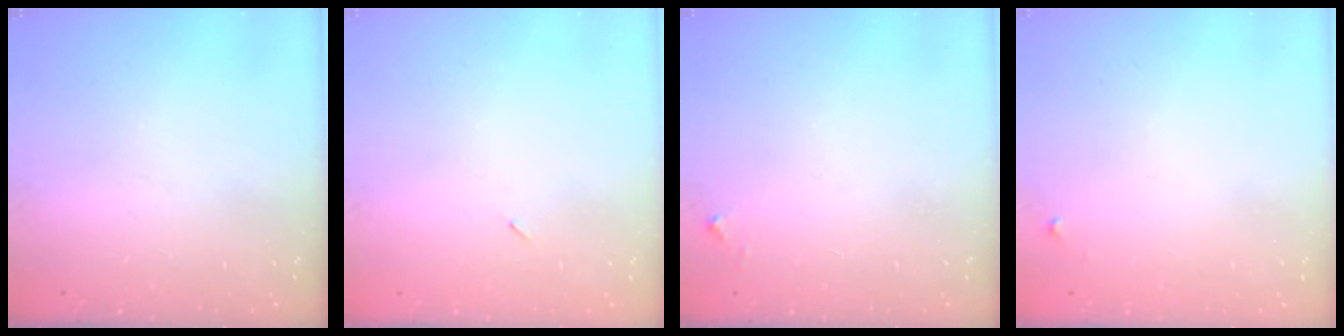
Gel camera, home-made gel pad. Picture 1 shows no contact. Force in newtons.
{"total": 2.6, "press": 2.3, "slide": 1.2}
{"total": 2.8, "press": 2.8, "slide": 0.2}
{"total": 4.2, "press": 4.1, "slide": 0.7}